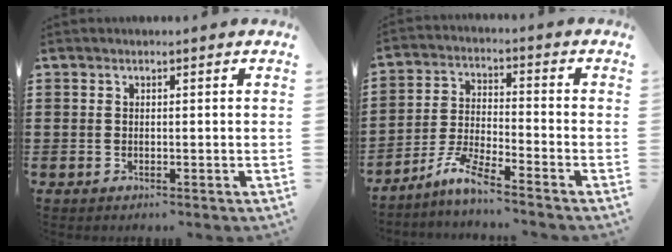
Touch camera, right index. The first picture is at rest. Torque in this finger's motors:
{"motor_torque": [-0.68, 0.80, -0.04, -0.01]}